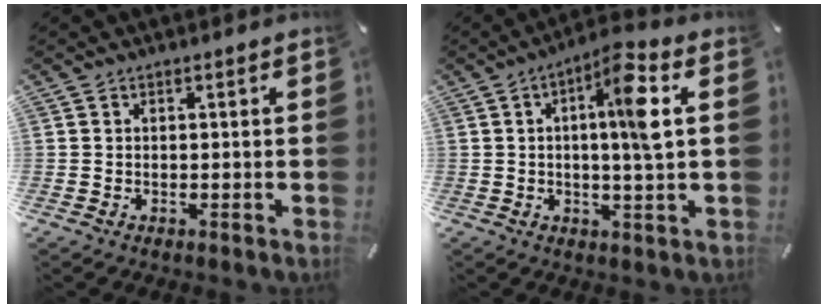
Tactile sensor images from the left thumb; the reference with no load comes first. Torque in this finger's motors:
{"motor_torque": [0.61, 0.30, 0.49, 0.34, 0.13]}